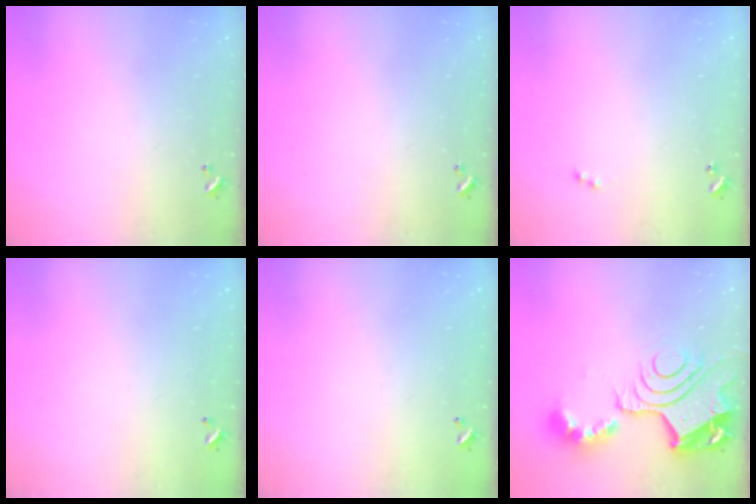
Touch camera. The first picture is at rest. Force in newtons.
{"total": 0.0}
{"total": 1.0, "press": 0.9, "slide": 0.5}
{"total": 2.8, "press": 2.8, "slide": 0.1}
{"total": 3.0, "press": 3.0, "slide": 0.1}
{"total": 17.0, "press": 16.9, "slide": 1.8}